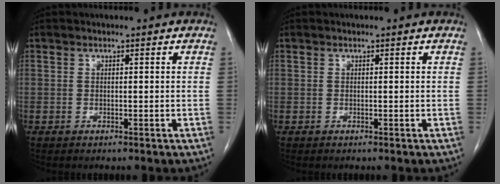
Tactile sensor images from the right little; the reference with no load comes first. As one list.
[{"total": 0.0}]